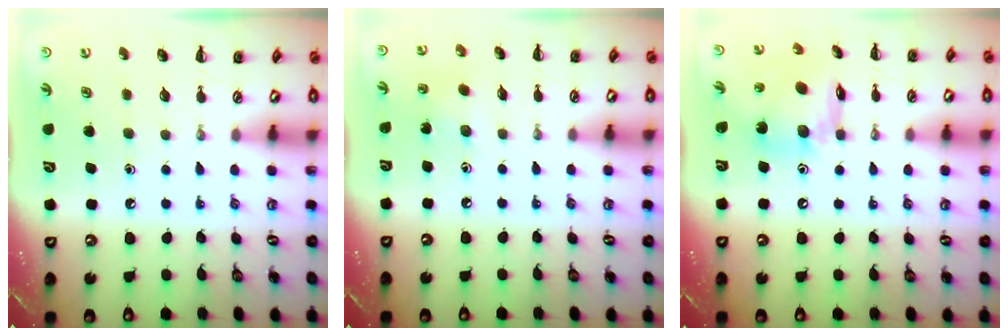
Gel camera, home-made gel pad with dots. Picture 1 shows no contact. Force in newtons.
{"total": 2.4, "press": 2.3, "slide": 0.7}
{"total": 14.1, "press": 14.1, "slide": 1.1}